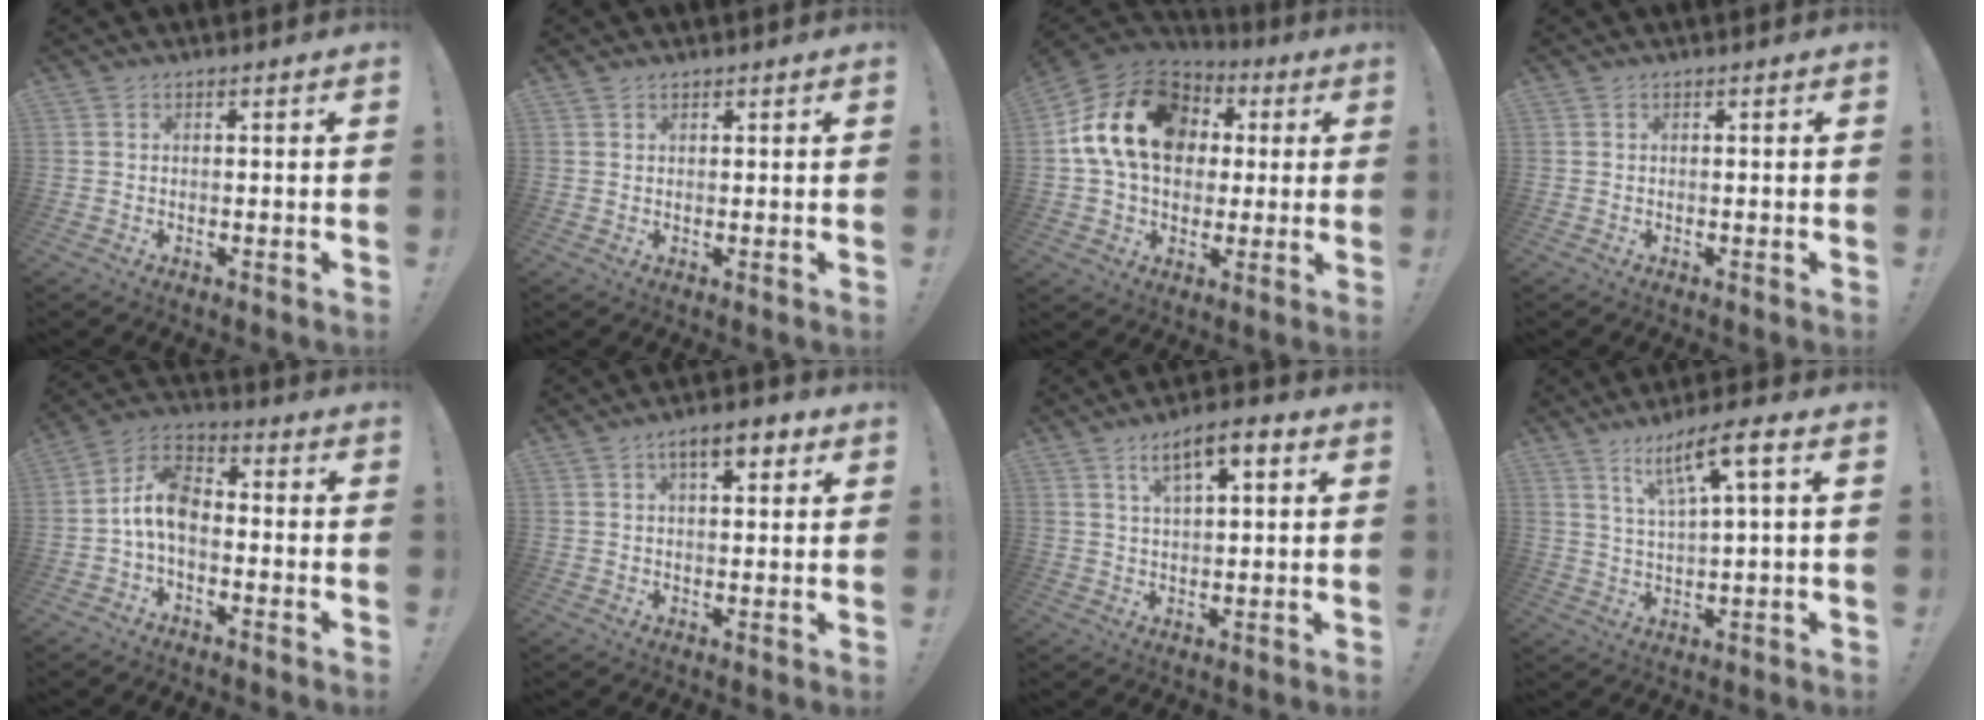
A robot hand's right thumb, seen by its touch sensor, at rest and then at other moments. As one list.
[{"total": 0.9, "force": [0.8, 0.5, 0.1], "torque": [0.004, -0.004, 0.015]}, {"total": 21.0, "force": [4.7, 15.5, 13.4], "torque": [-0.221, 0.002, 0.090]}, {"total": 0.0}, {"total": 10.3, "force": [-1.9, 6.3, 7.9], "torque": [-0.169, 0.016, -0.033]}, {"total": 6.7, "force": [3.2, 2.6, 5.3], "torque": [-0.071, -0.004, 0.049]}, {"total": 7.6, "force": [3.4, 2.5, 6.3], "torque": [-0.097, -0.008, 0.054]}, {"total": 9.8, "force": [4.6, 1.1, 8.6], "torque": [-0.148, -0.015, 0.071]}]